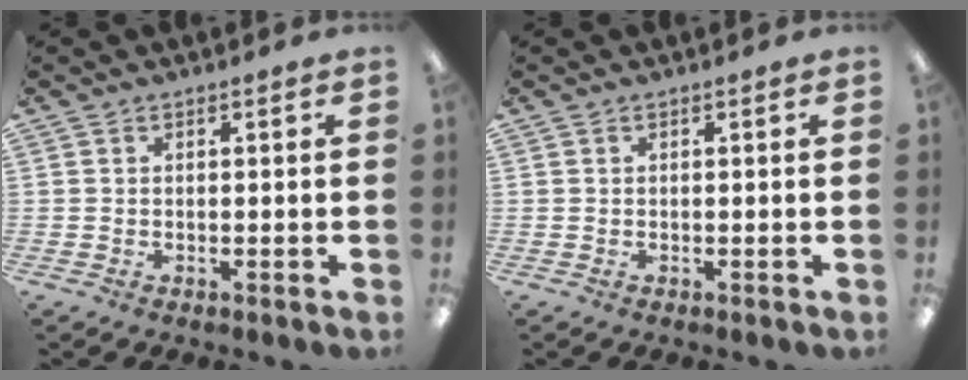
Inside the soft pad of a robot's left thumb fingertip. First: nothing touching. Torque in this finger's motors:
{"motor_torque": [0.00, 0.00, 0.05, -0.05, 0.00]}